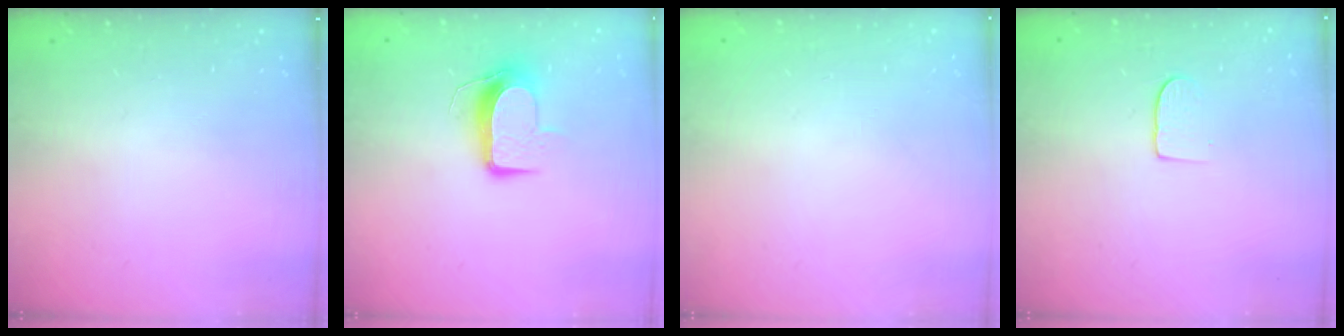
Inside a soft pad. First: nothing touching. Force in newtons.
{"total": 9.8, "press": 9.8, "slide": 0.3}
{"total": 0.0}
{"total": 6.8, "press": 6.8, "slide": 0.5}